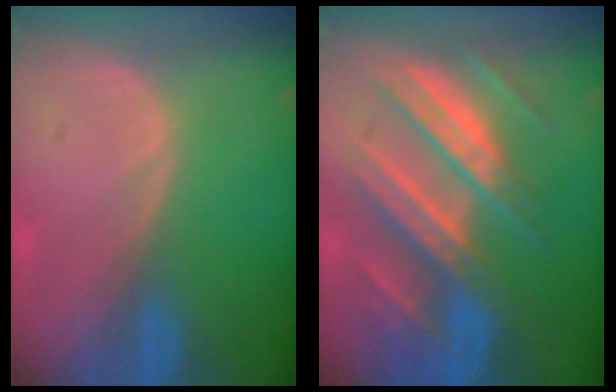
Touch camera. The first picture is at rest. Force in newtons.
{"total": 11.4, "press": 11.3, "slide": 1.0}